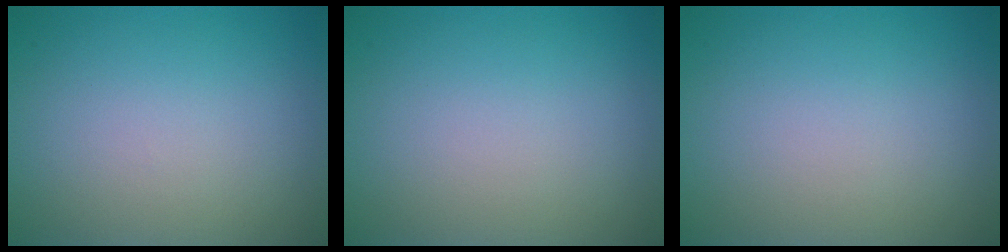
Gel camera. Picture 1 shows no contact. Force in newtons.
{"total": 0.0}
{"total": 0.0}